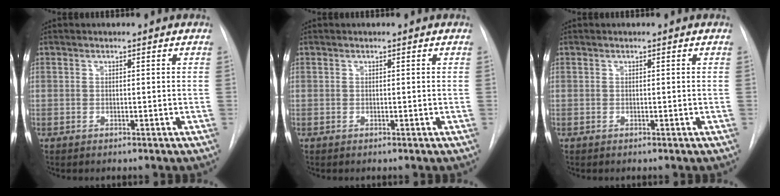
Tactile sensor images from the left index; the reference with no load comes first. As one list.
[{"total": 0.0}, {"total": 0.0}]